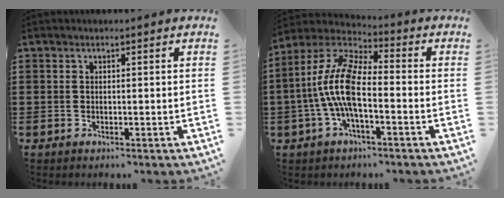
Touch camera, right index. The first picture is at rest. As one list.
[{"total": 10.5, "force": [-1.4, 3.7, 9.7], "torque": [-0.234, -0.013, -0.035]}]